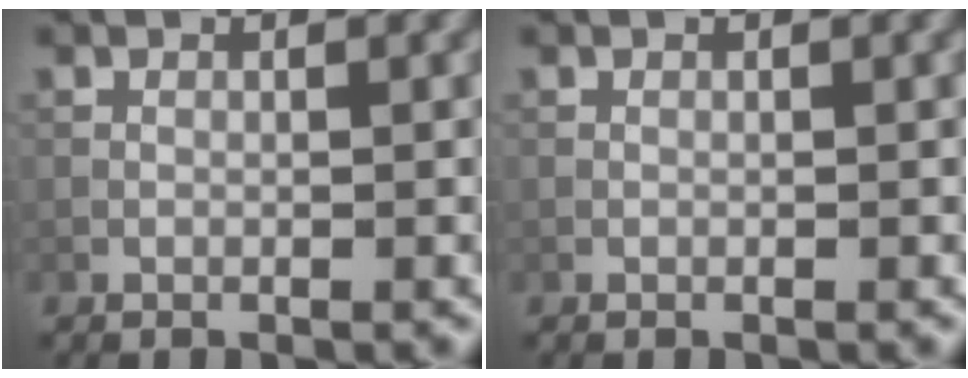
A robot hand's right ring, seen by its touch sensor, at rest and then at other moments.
{"total": 0.0}